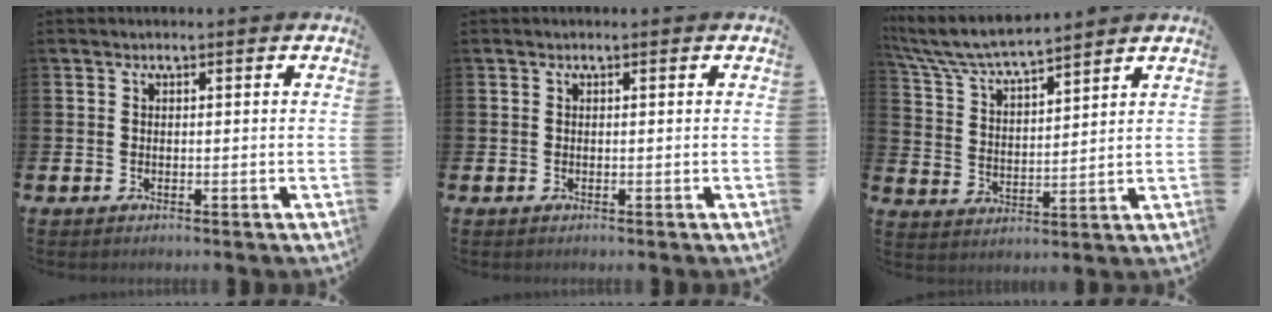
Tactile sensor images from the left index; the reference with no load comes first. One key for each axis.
{"total": 0.0}
{"total": 7.0, "fx": 6.6, "fy": 0.5, "fz": 2.1, "tx": -0.069, "ty": -0.038, "tz": 0.116}